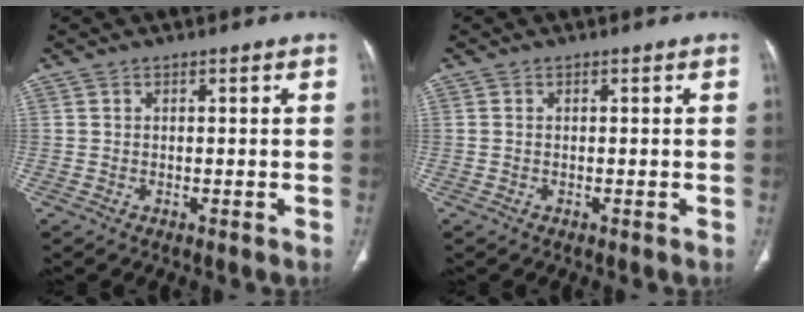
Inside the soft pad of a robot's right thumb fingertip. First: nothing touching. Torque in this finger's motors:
{"motor_torque": [-0.20, -0.03, -0.33, -0.05, -0.03]}